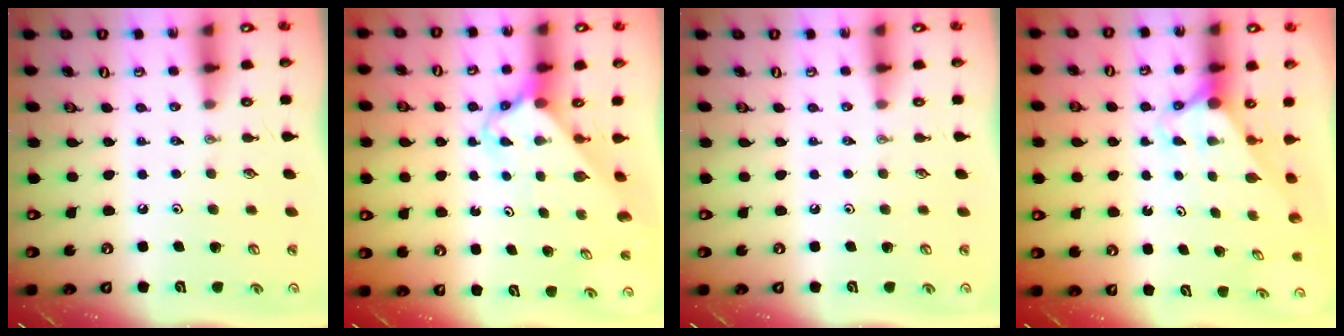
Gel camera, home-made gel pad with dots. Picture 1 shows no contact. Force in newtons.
{"total": 2.5, "press": 2.5, "slide": 0.2}
{"total": 0.0}
{"total": 2.9, "press": 2.9, "slide": 0.0}